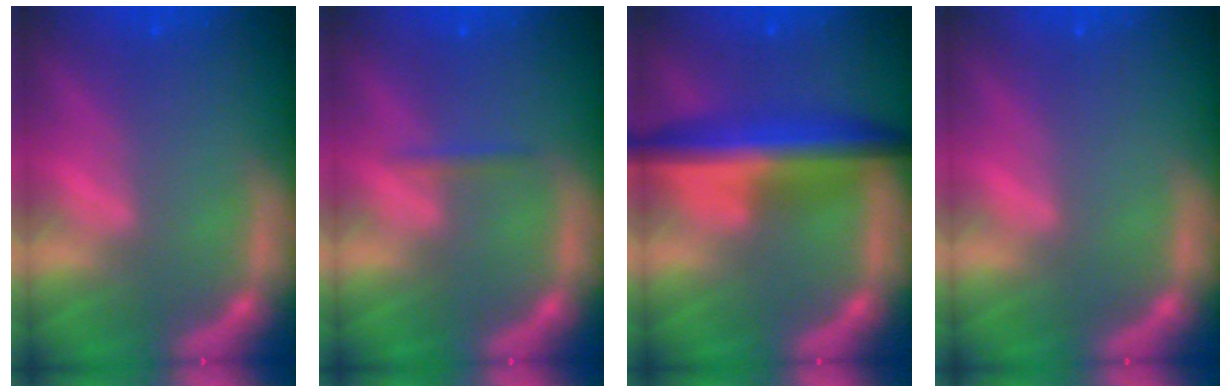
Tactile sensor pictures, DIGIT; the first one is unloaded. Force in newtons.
{"total": 0.9}
{"total": 7.5}
{"total": 0.0}